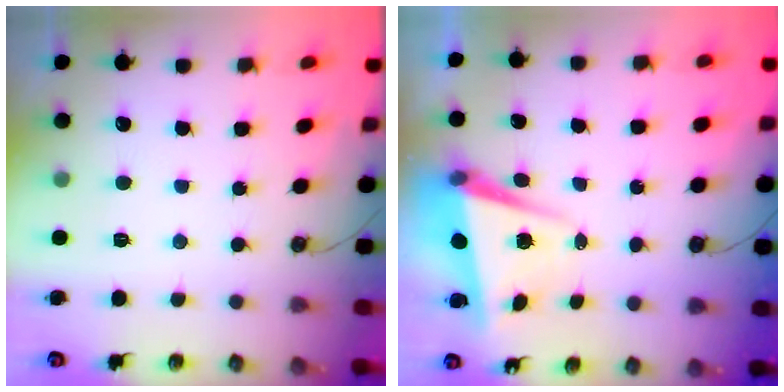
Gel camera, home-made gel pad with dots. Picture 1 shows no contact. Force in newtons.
{"total": 5.0, "press": 4.8, "slide": 1.2}